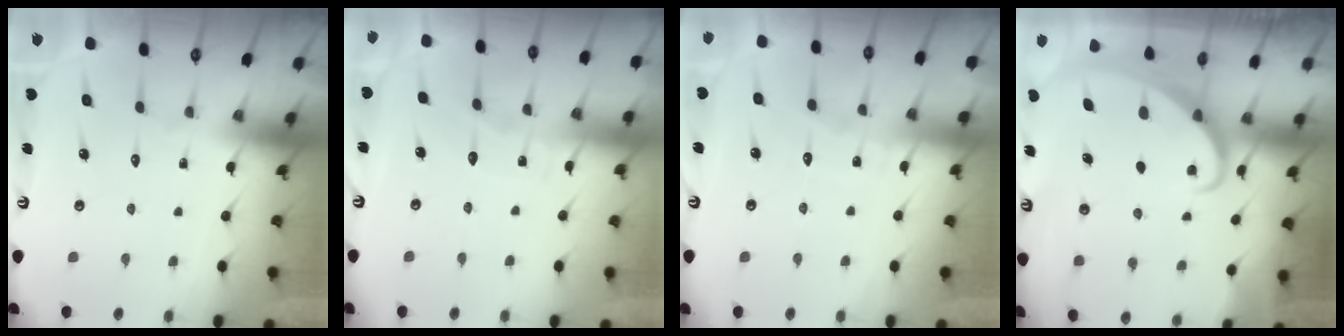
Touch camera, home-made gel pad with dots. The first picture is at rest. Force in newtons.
{"total": 4.2, "press": 4.2, "slide": 0.3}
{"total": 4.8, "press": 4.8, "slide": 0.5}
{"total": 2.1, "press": 2.1, "slide": 0.0}